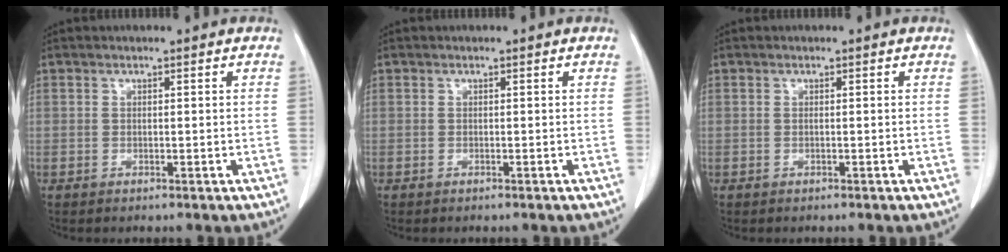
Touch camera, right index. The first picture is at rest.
{"total": 0.0}
{"total": 0.0}